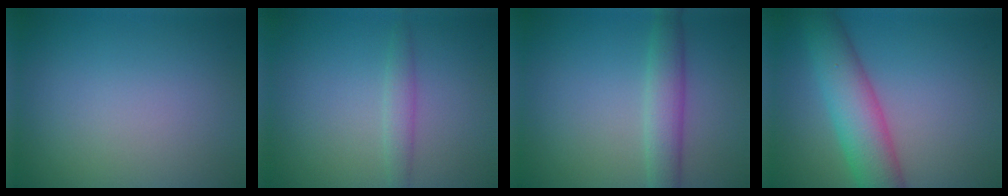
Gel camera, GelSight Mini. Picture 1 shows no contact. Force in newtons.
{"total": 1.7, "press": 1.7, "slide": 0.1}
{"total": 3.3, "press": 3.3, "slide": 0.1}
{"total": 6.6, "press": 6.6, "slide": 0.3}